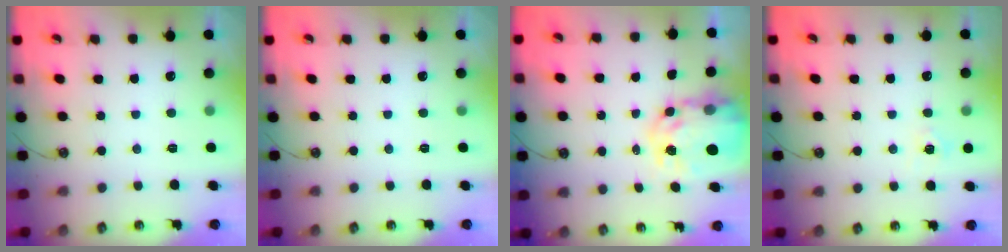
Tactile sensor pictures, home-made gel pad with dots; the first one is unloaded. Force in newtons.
{"total": 0.0}
{"total": 9.9, "press": 9.9, "slide": 0.8}
{"total": 6.6, "press": 6.6, "slide": 0.3}